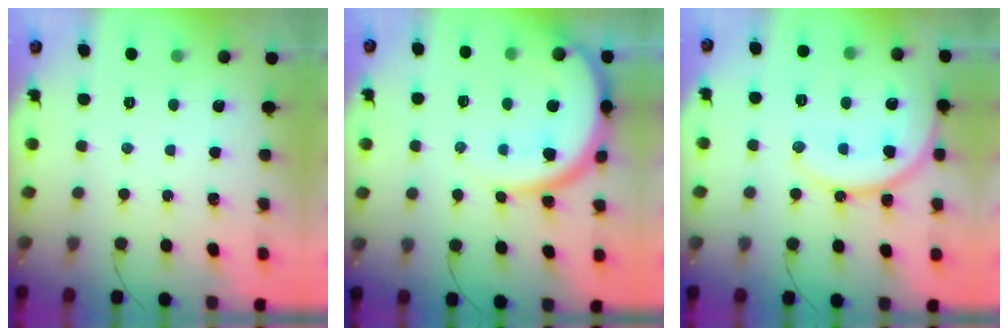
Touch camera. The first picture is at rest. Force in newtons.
{"total": 15.1, "press": 15.0, "slide": 1.9}
{"total": 16.7, "press": 16.6, "slide": 1.9}